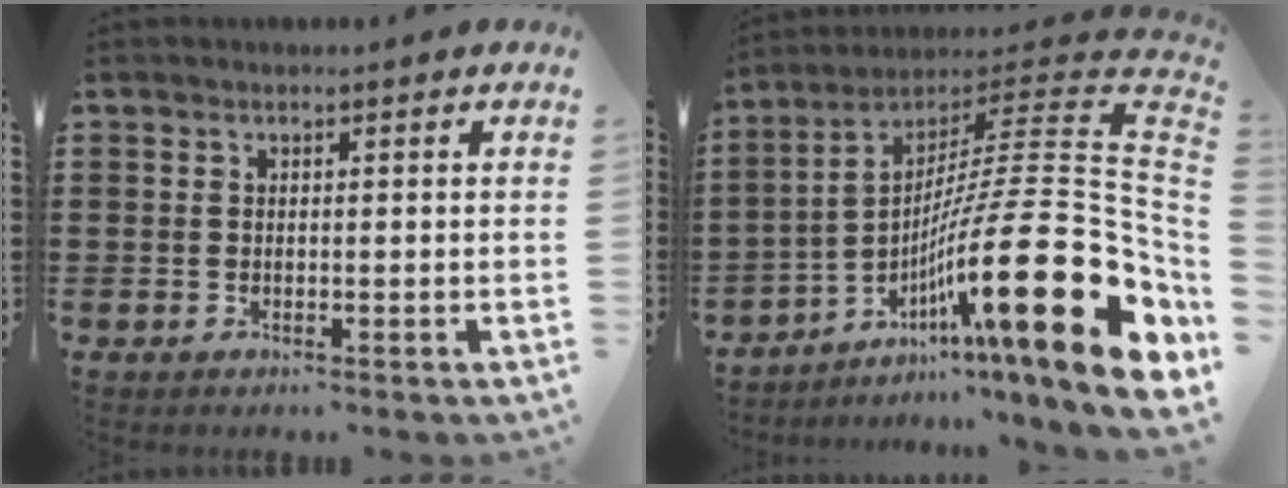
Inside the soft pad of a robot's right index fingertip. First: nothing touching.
{"total": 25.0, "force": [-7.0, 5.2, 23.4], "torque": [-0.392, -0.027, -0.128]}